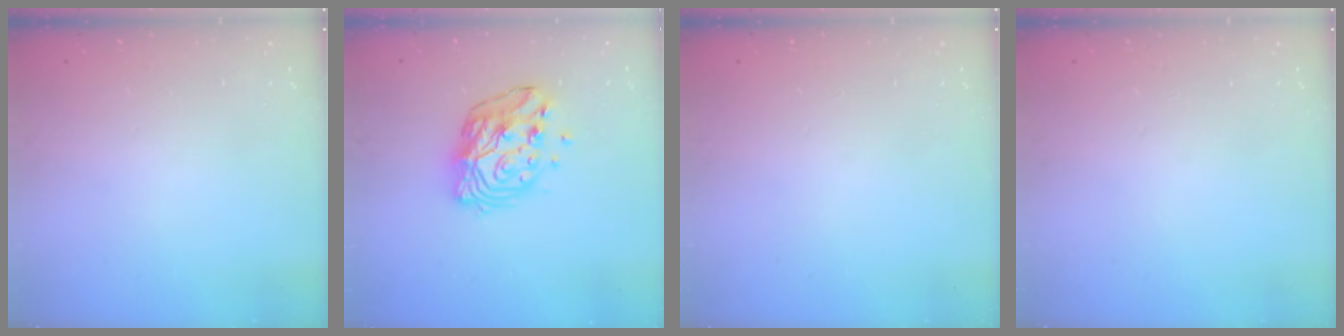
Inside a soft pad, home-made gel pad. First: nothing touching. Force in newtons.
{"total": 14.1, "press": 14.0, "slide": 1.3}
{"total": 0.0}
{"total": 0.0}